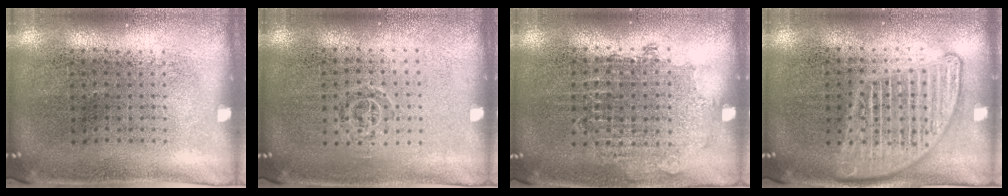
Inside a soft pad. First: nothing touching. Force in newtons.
{"total": 0.7, "press": 0.5, "slide": 0.6}
{"total": 0.8, "press": 0.8, "slide": 0.3}
{"total": 2.9, "press": 2.9, "slide": 0.3}